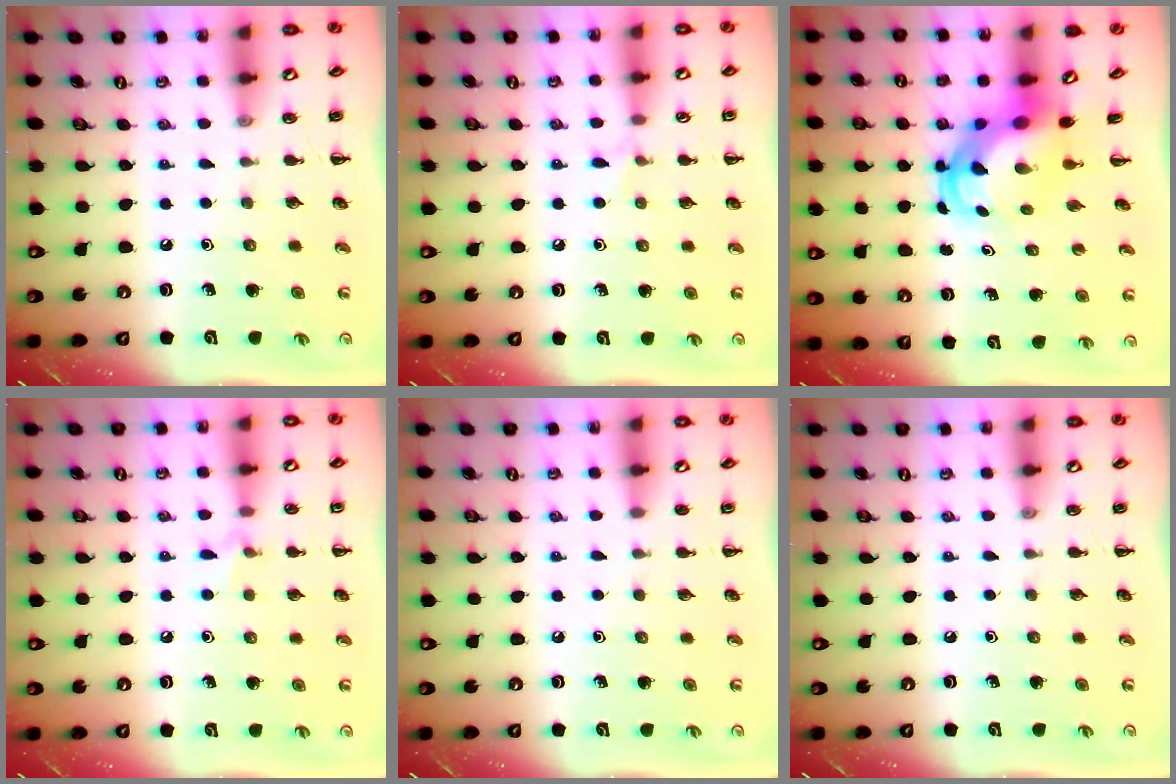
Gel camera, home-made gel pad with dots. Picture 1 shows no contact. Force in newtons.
{"total": 4.3, "press": 4.1, "slide": 1.5}
{"total": 5.2, "press": 4.9, "slide": 1.5}
{"total": 5.8, "press": 5.5, "slide": 1.7}
{"total": 0.7, "press": 0.7, "slide": 0.0}
{"total": 0.0}